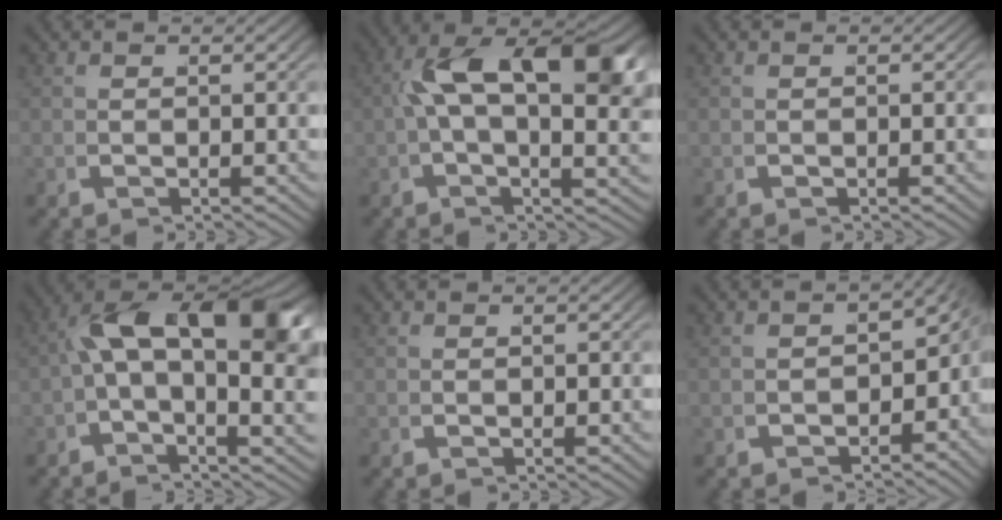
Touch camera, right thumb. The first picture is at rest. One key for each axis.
{"total": 11.6, "fx": 2.3, "fy": 5.2, "fz": 10.1, "tx": -0.164, "ty": -0.005, "tz": 0.035}
{"total": 0.0}
{"total": 11.1, "fx": 1.1, "fy": 5.6, "fz": 9.6, "tx": -0.143, "ty": -0.006, "tz": 0.011}
{"total": 0.0}
{"total": 4.5, "fx": -2.1, "fy": 2.8, "fz": 2.9, "tx": -0.024, "ty": -0.017, "tz": -0.024}